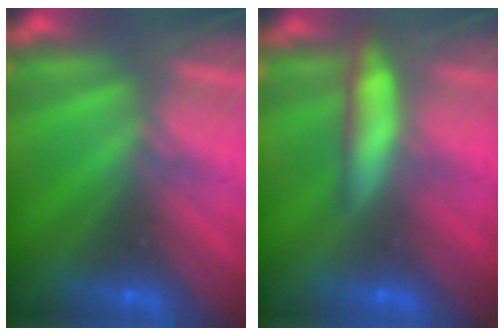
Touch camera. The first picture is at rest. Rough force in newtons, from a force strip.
{"total": 8.6}